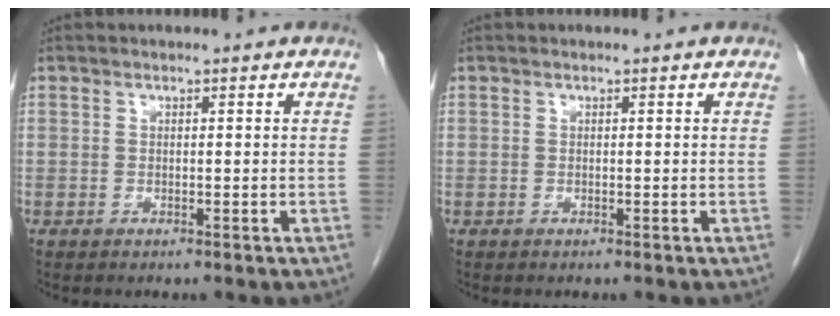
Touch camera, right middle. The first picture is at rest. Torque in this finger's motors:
{"motor_torque": [-0.08, 0.08, 0.00, -0.01]}